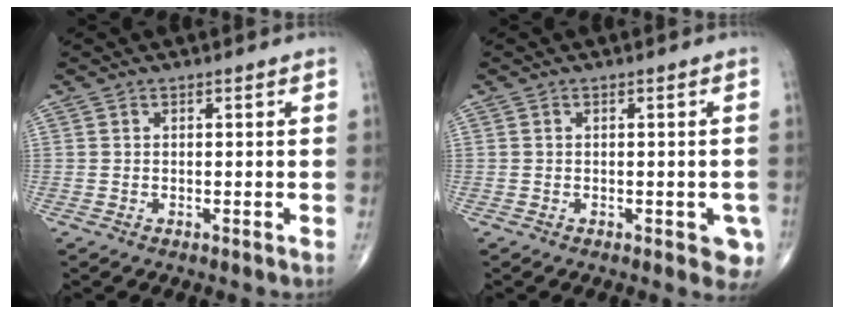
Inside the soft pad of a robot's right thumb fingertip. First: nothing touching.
{"total": 4.0, "force": [-1.5, 1.8, 3.2], "torque": [-0.014, -0.002, -0.016]}